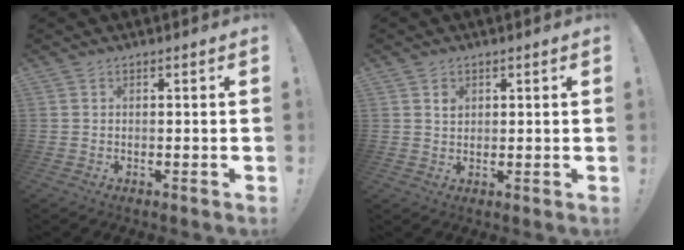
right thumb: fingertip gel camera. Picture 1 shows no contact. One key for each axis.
{"total": 1.9, "fx": 1.0, "fy": 1.5, "fz": 0.6, "tx": -0.001, "ty": -0.003, "tz": 0.015}